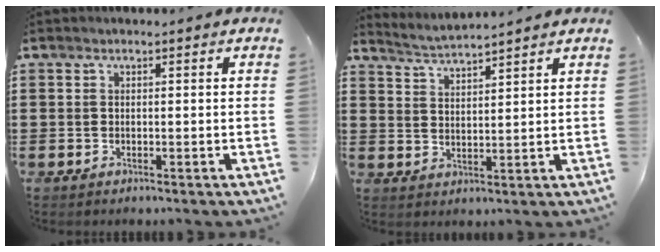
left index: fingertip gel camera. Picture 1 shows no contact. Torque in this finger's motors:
{"motor_torque": [-0.03, 0.00, -0.11, -0.01]}